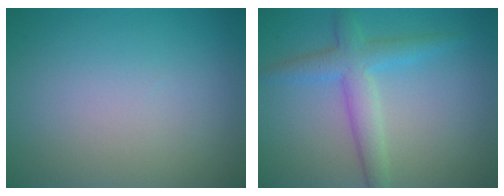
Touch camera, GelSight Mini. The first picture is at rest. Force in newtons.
{"total": 3.8, "press": 3.8, "slide": 0.2}